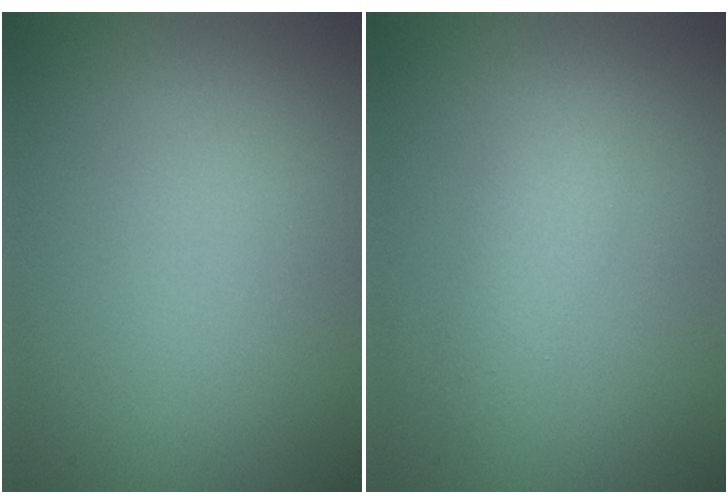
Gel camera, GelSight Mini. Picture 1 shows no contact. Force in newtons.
{"total": 2.0, "press": 2.0, "slide": 0.1}